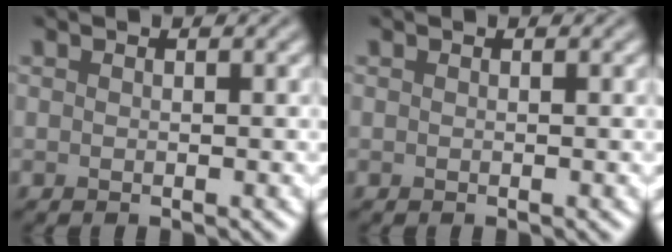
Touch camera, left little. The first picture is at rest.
{"total": 0.0}